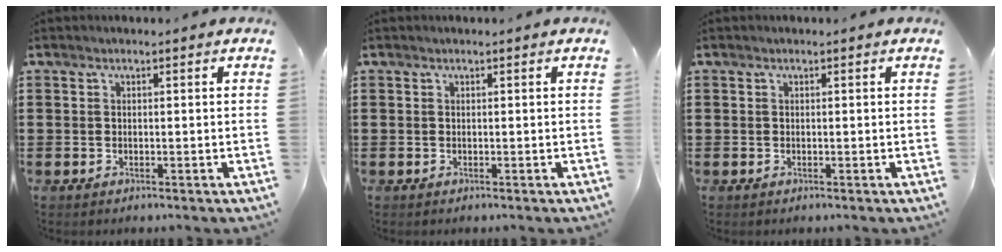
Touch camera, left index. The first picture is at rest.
{"total": 0.0}
{"total": 0.0}